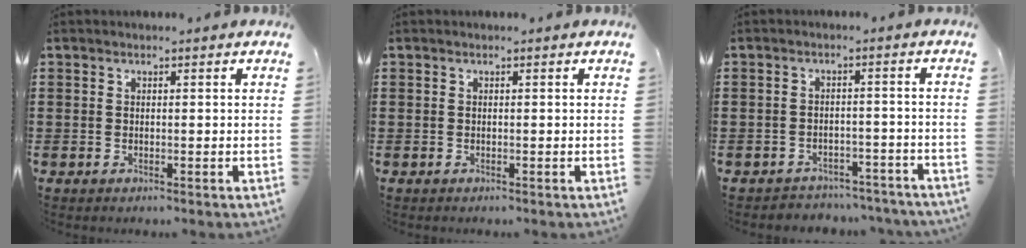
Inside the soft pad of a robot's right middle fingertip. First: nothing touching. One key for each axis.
{"total": 0.0}
{"total": 3.2, "fx": -3.1, "fy": 0.6, "fz": -0.1, "tx": -0.004, "ty": 0.001, "tz": -0.067}